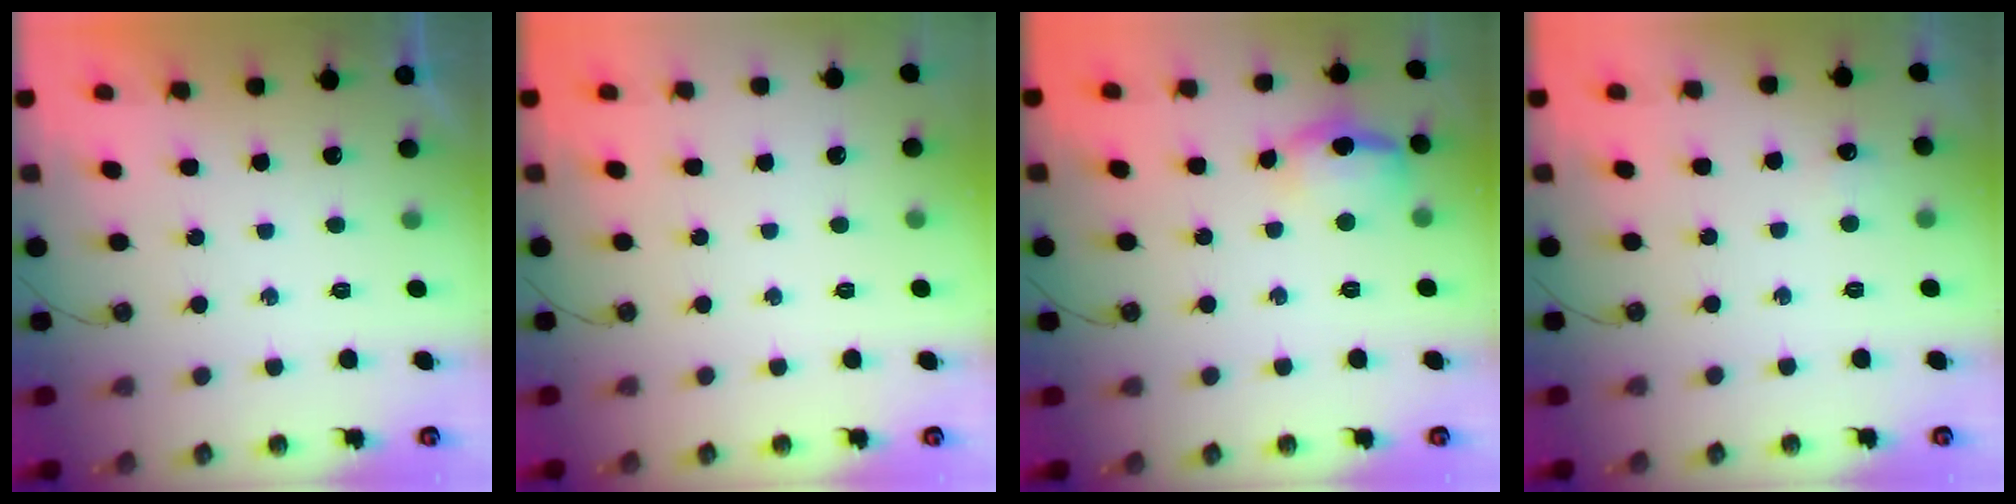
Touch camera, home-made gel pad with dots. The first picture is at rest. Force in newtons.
{"total": 0.0}
{"total": 12.4, "press": 12.3, "slide": 1.7}
{"total": 4.7, "press": 3.9, "slide": 2.5}